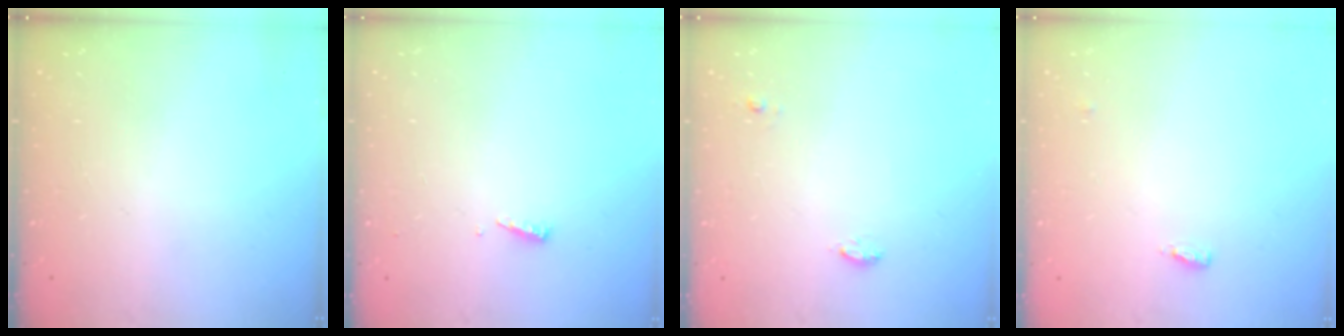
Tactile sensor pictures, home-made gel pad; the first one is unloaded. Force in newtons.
{"total": 3.1, "press": 3.1, "slide": 0.3}
{"total": 5.9, "press": 4.3, "slide": 4.1}
{"total": 3.4, "press": 3.2, "slide": 1.2}